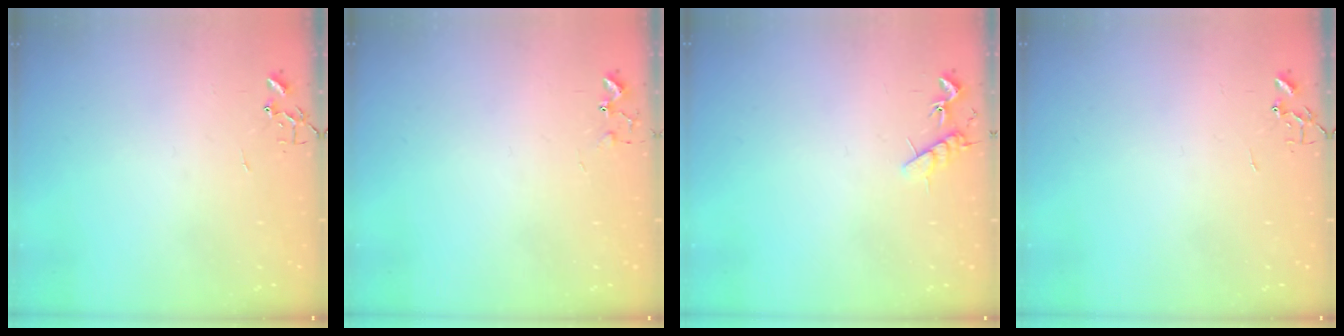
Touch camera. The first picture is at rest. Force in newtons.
{"total": 5.8, "press": 5.7, "slide": 0.7}
{"total": 7.0, "press": 6.9, "slide": 0.6}
{"total": 0.0}